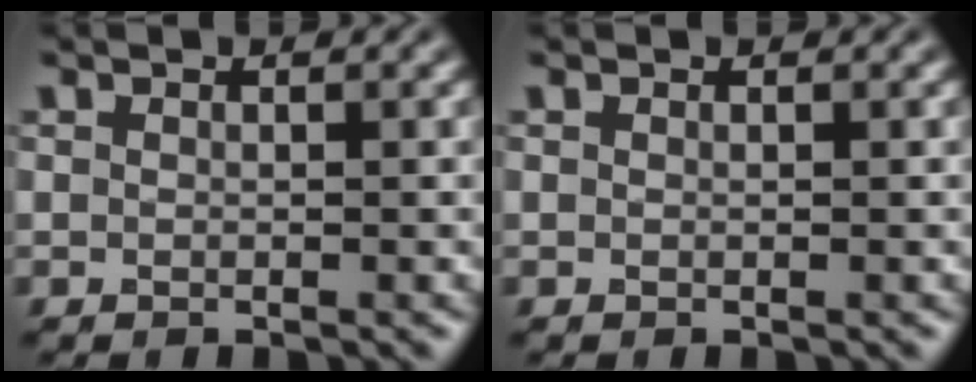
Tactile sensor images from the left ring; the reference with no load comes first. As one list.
[{"total": 0.0}]